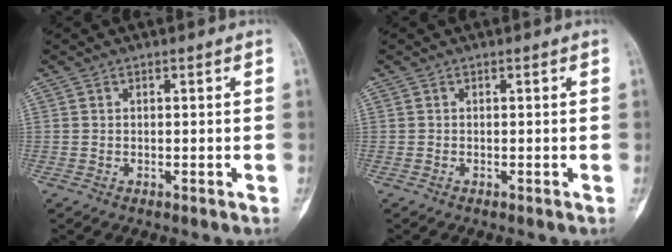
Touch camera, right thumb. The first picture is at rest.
{"total": 0.0}